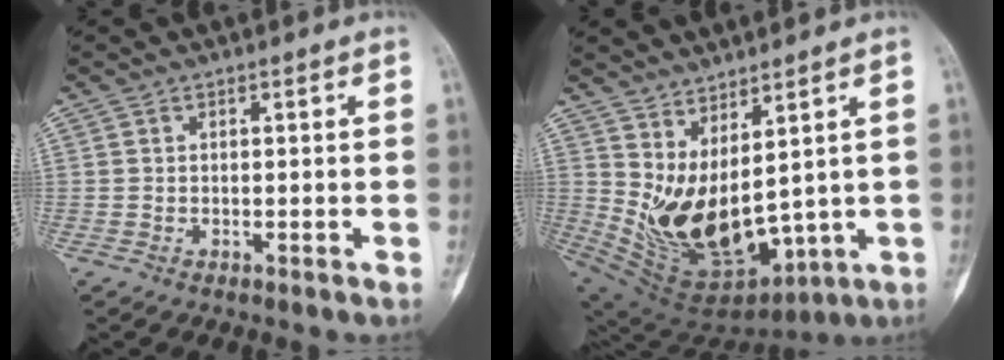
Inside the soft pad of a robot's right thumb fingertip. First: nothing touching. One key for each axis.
{"total": 17.1, "fx": 3.8, "fy": 7.9, "fz": 14.7, "tx": -0.248, "ty": -0.061, "tz": 0.105}